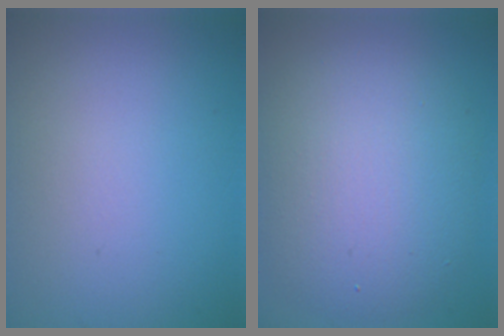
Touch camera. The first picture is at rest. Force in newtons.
{"total": 7.9, "press": 7.9, "slide": 0.2}